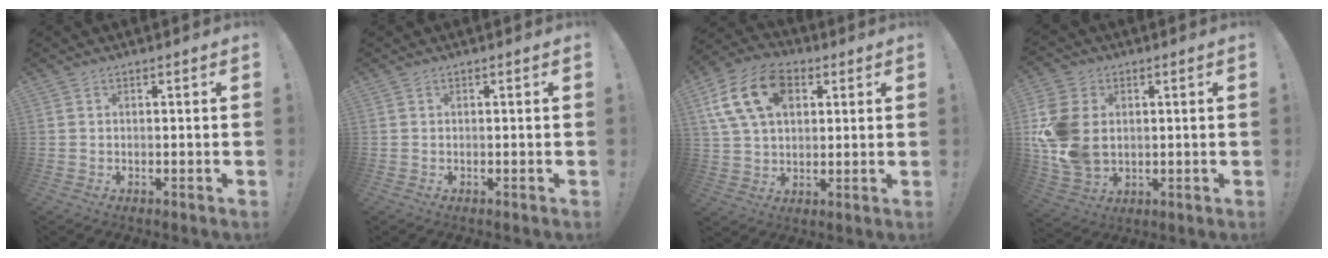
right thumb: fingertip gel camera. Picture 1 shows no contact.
{"total": 0.0}
{"total": 16.8, "force": [6.3, 11.2, 10.9], "torque": [-0.195, -0.012, 0.119]}
{"total": 16.1, "force": [1.7, 12.2, 10.4], "torque": [-0.212, -0.005, 0.033]}